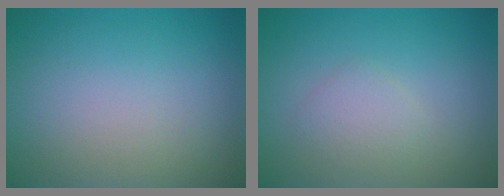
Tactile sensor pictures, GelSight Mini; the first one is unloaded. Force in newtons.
{"total": 1.7, "press": 1.7, "slide": 0.1}